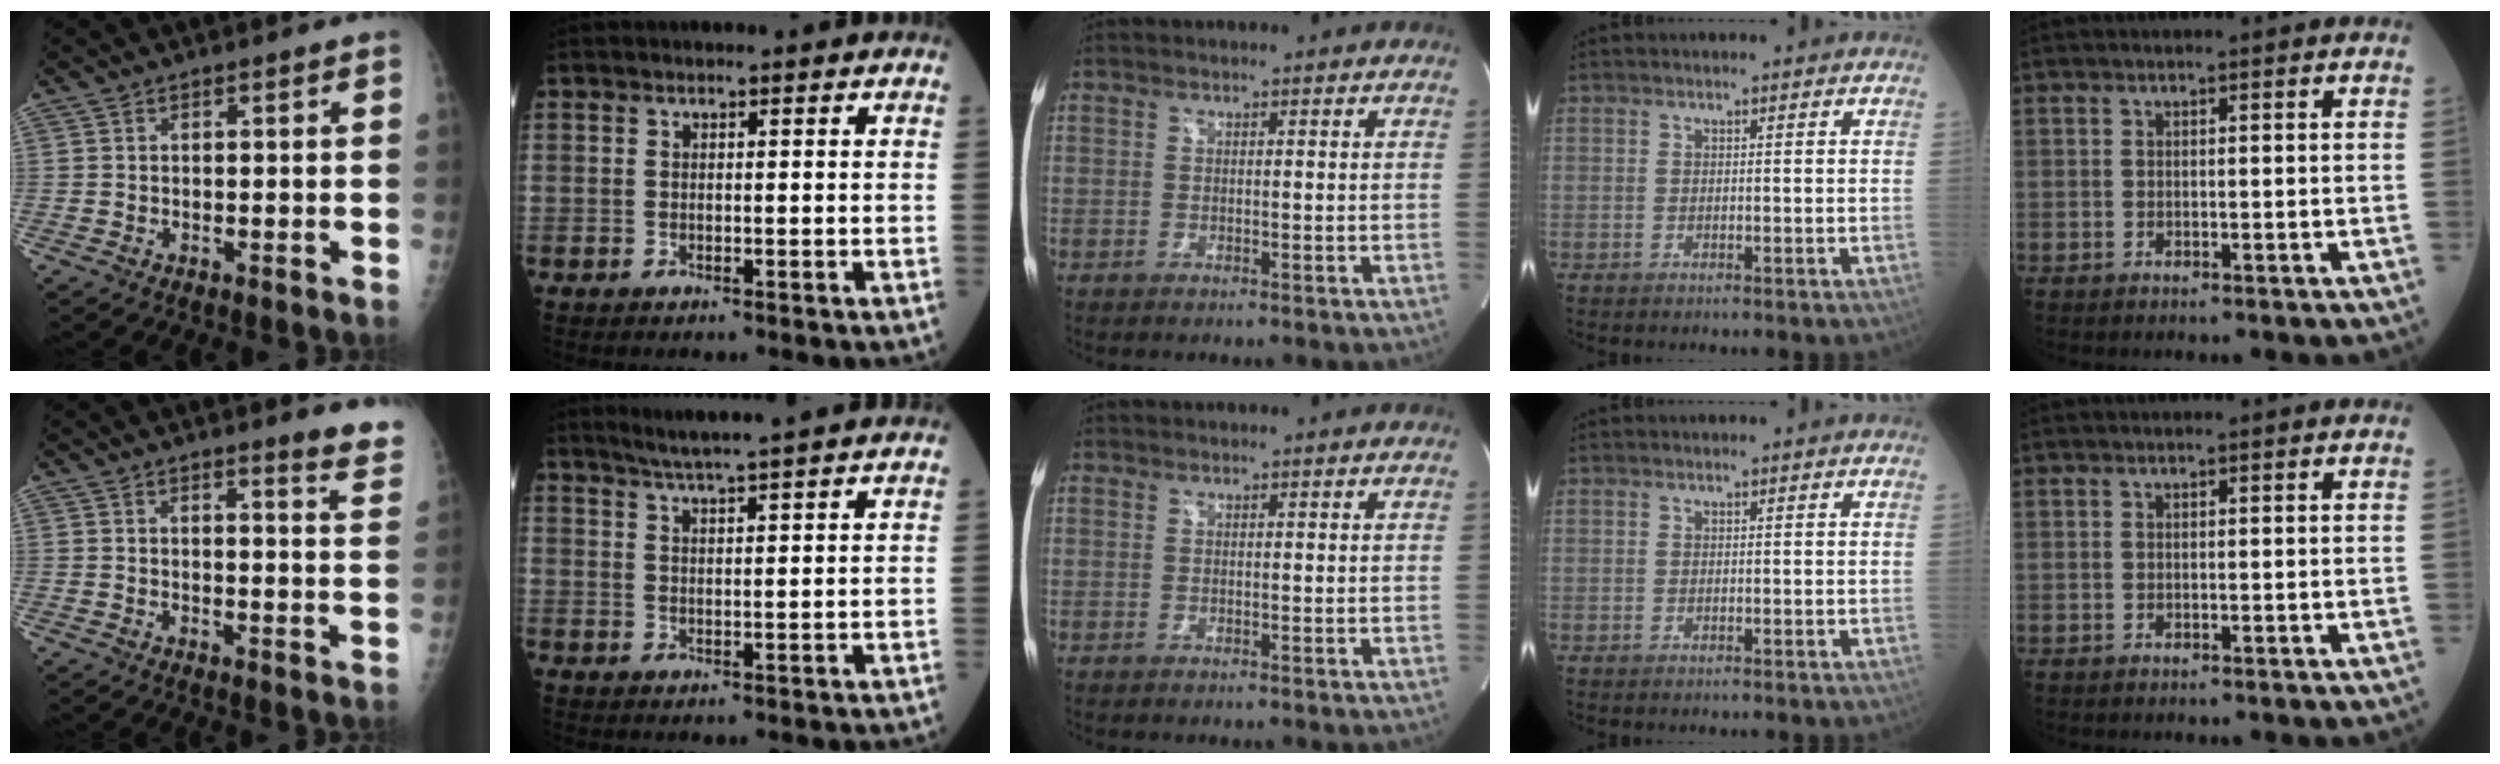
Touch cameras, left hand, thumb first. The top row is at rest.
{"thumb": {"total": 6.3, "force": [5.5, 0.4, 3.0], "torque": [-0.020, -0.040, 0.045]}, "index": {"total": 11.0, "force": [9.8, -0.7, 5.0], "torque": [-0.081, 0.018, 0.129]}}